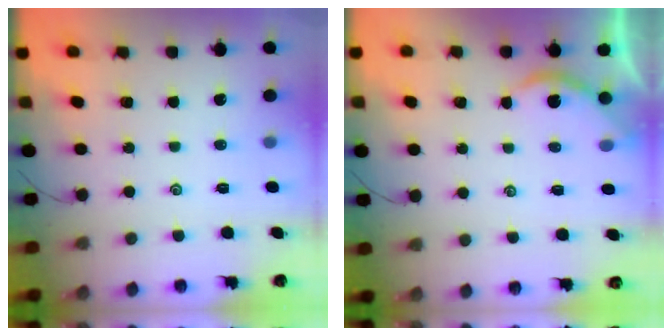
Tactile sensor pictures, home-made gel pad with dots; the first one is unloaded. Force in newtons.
{"total": 2.2, "press": 2.2, "slide": 0.2}